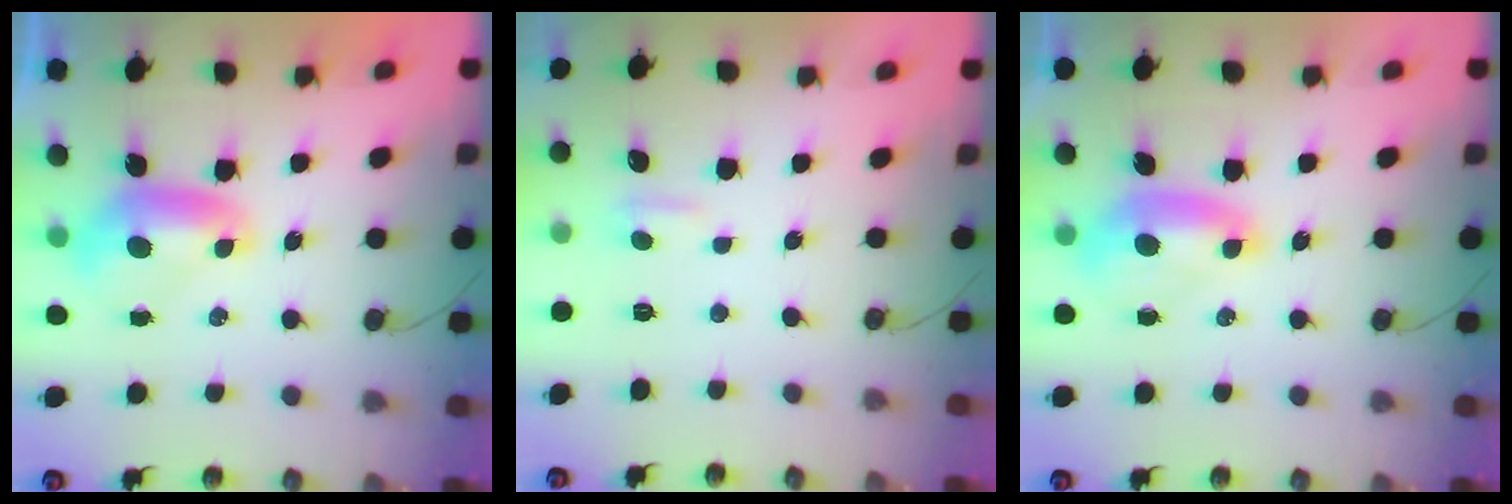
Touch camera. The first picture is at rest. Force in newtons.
{"total": 2.5, "press": 2.5, "slide": 0.3}
{"total": 1.7, "press": 1.5, "slide": 0.6}